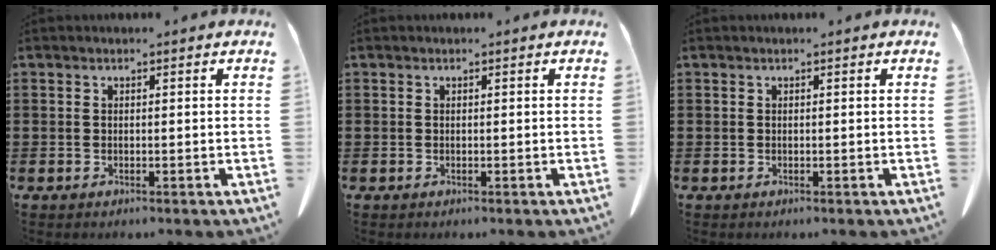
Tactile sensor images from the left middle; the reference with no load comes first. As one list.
[{"total": 0.0}, {"total": 0.0}]